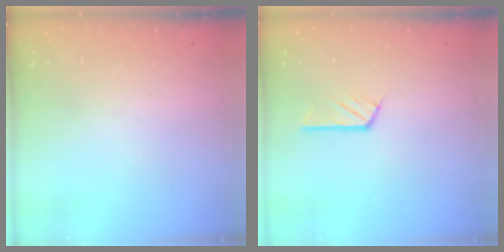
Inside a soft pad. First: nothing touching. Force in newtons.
{"total": 3.5, "press": 3.5, "slide": 0.2}